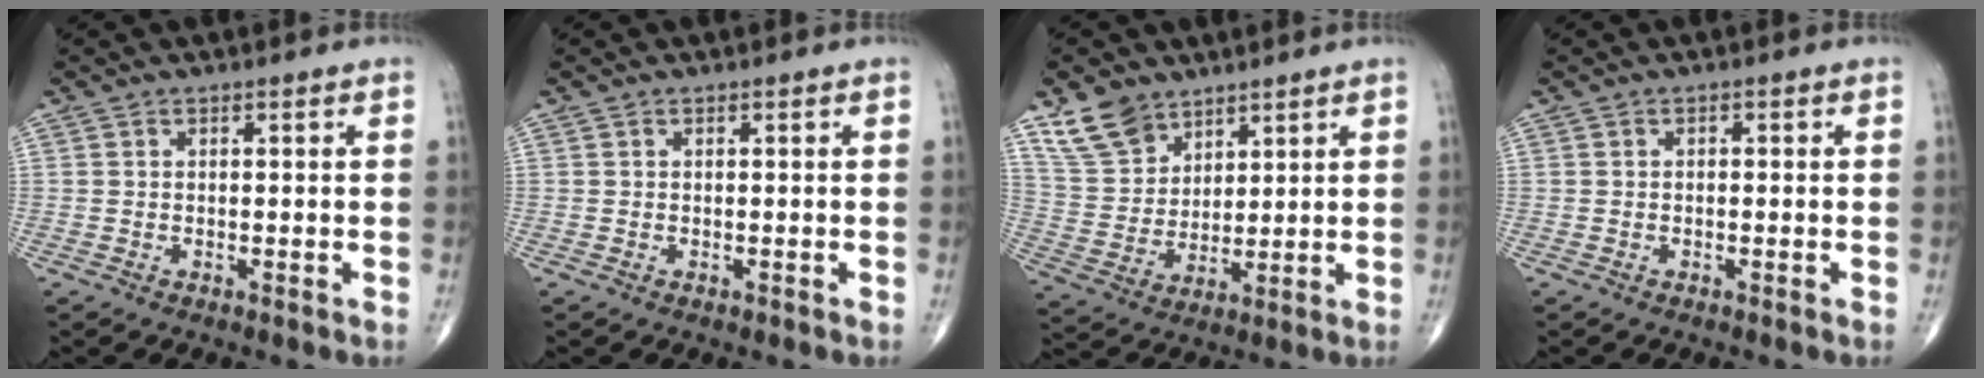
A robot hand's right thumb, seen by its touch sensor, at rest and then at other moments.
{"total": 0.0}
{"total": 9.7, "force": [6.8, 6.0, 3.4], "torque": [-0.049, -0.028, 0.144]}
{"total": 0.5, "force": [-0.1, 0.3, 0.4], "torque": [-0.002, 0.000, -0.004]}